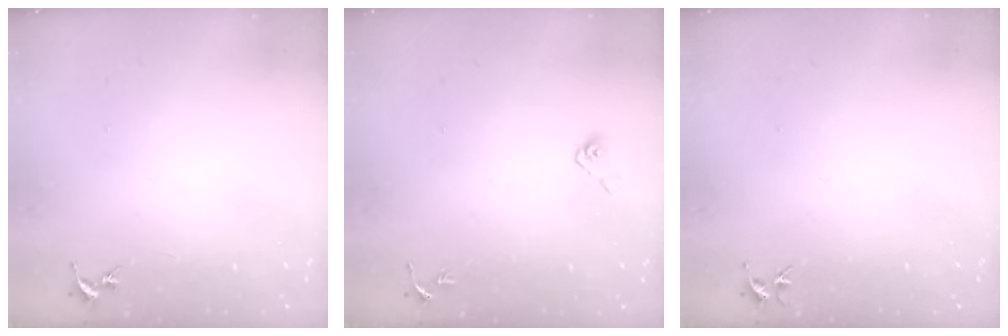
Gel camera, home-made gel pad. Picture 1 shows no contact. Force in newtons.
{"total": 5.0, "press": 4.4, "slide": 2.3}
{"total": 3.7, "press": 3.7, "slide": 0.4}